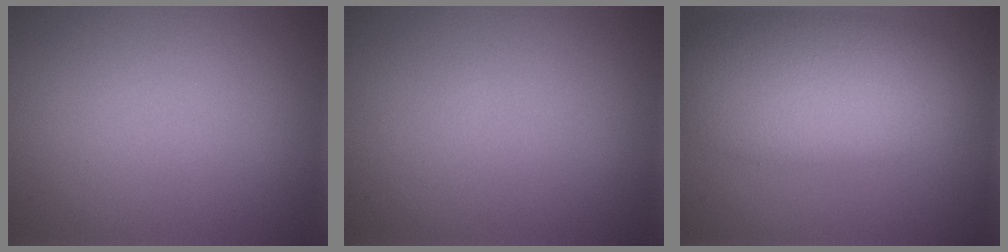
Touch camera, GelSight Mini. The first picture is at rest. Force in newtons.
{"total": 0.0}
{"total": 9.1, "press": 9.1, "slide": 0.3}